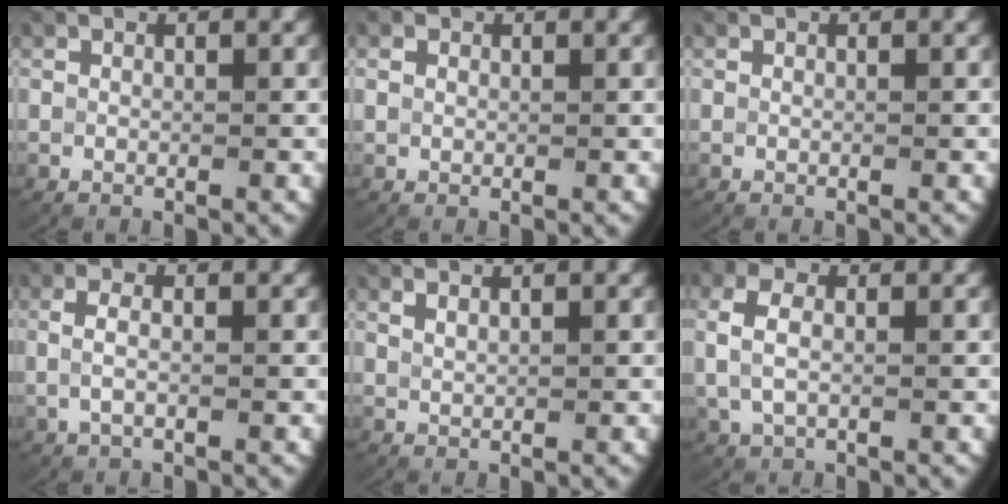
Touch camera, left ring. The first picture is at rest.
{"total": 0.7, "force": [0.4, 0.5, 0.3], "torque": [-0.008, -0.003, 0.012]}
{"total": 0.0}
{"total": 2.2, "force": [-0.1, 0.8, 2.0], "torque": [-0.054, -0.004, 0.000]}
{"total": 1.1, "force": [1.0, -0.3, 0.3], "torque": [-0.009, 0.001, 0.025]}
{"total": 3.6, "force": [0.8, 2.3, 2.7], "torque": [-0.076, 0.000, 0.017]}